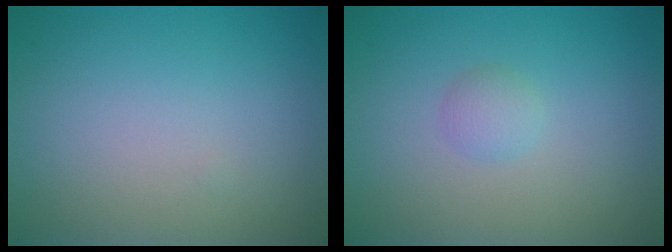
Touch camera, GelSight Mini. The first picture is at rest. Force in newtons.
{"total": 1.2, "press": 1.2, "slide": 0.1}